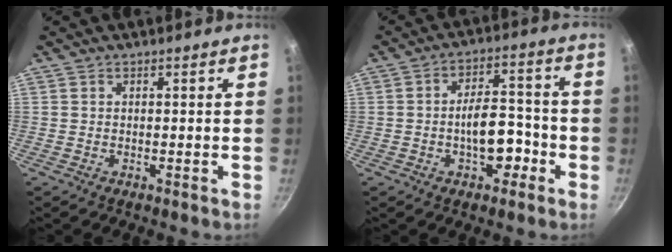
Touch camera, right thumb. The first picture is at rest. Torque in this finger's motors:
{"motor_torque": [1.57, 1.32, 1.11, -0.81, 0.13]}